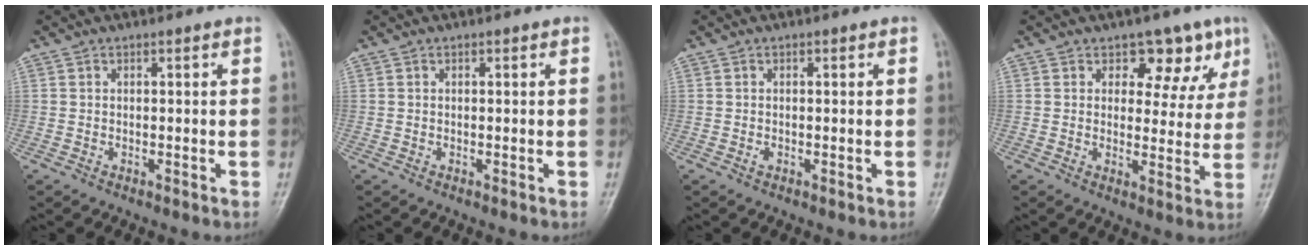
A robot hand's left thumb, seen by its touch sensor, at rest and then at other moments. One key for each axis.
{"total": 0.0}
{"total": 0.6, "fx": -0.1, "fy": 0.3, "fz": 0.4, "tx": -0.005, "ty": 0.000, "tz": -0.004}
{"total": 7.7, "fx": 4.4, "fy": 5.1, "fz": 3.7, "tx": 0.001, "ty": -0.016, "tz": 0.053}